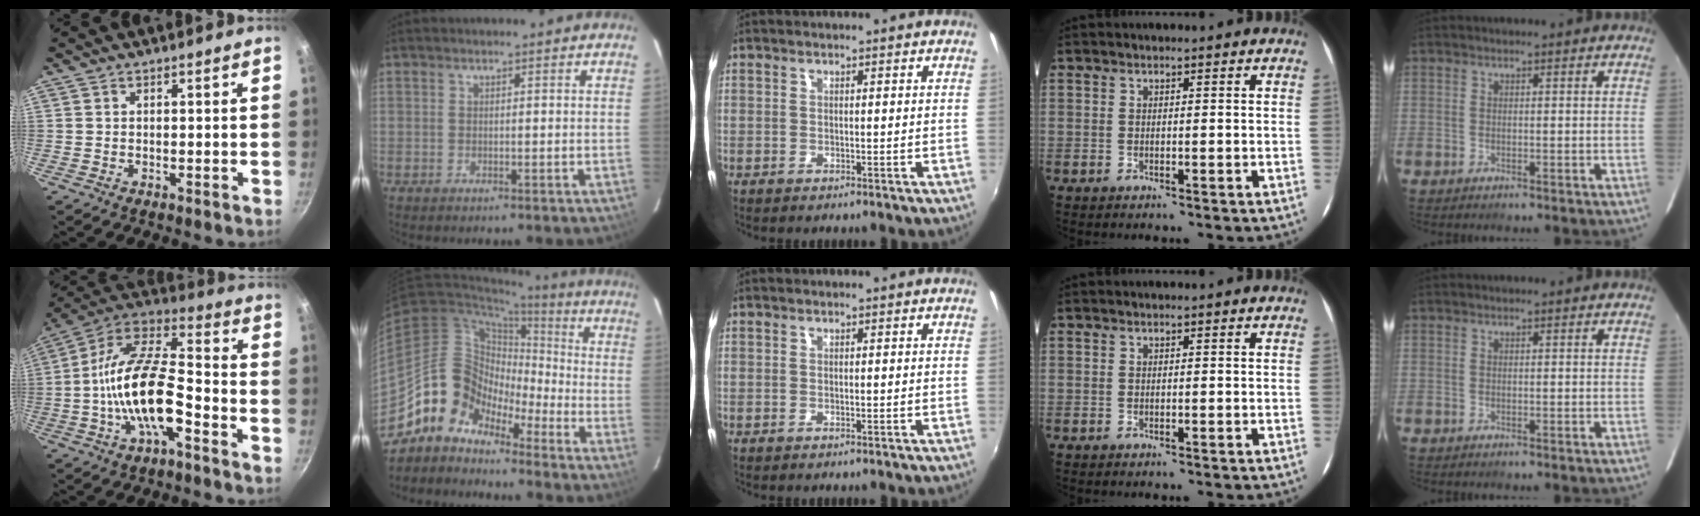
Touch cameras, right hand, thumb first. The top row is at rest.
{"thumb": {"total": 18.3, "force": [-5.5, 7.3, 15.8], "torque": [-0.281, 0.044, -0.120]}, "index": {"total": 10.9, "force": [-7.6, 7.5, 1.9], "torque": [-0.039, 0.042, -0.161]}}